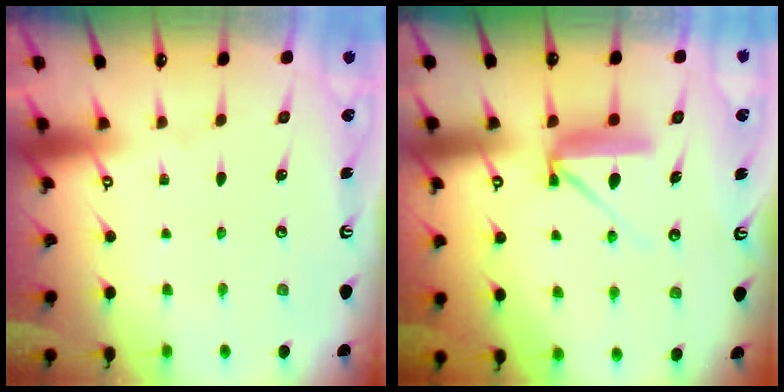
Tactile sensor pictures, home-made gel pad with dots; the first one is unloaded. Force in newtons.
{"total": 9.0, "press": 9.0, "slide": 0.6}